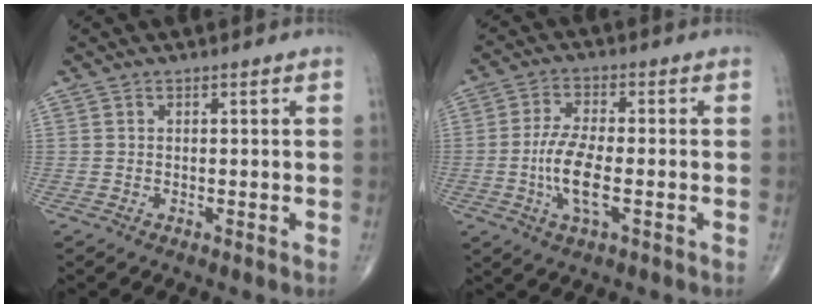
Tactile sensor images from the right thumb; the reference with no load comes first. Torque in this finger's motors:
{"motor_torque": [1.92, 1.81, 1.04, -1.21, 0.48]}